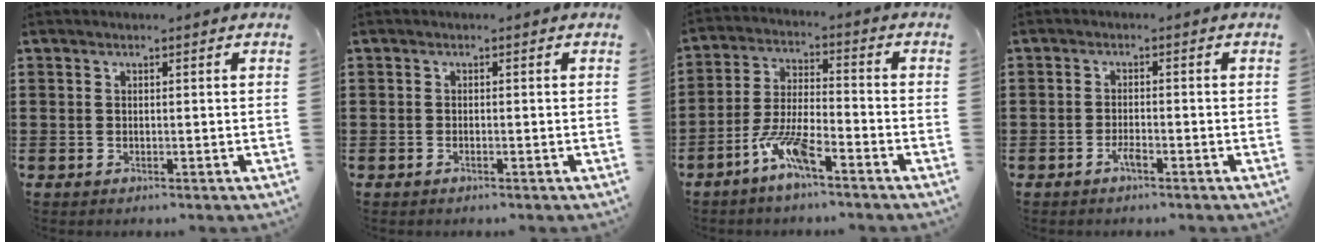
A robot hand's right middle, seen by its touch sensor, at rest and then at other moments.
{"total": 0.5, "force": [-0.4, 0.0, 0.4], "torque": [-0.009, -0.005, -0.006]}
{"total": 7.5, "force": [-5.0, 1.3, 5.5], "torque": [-0.130, -0.008, -0.097]}
{"total": 1.9, "force": [-1.3, 0.4, 1.4], "torque": [-0.035, -0.004, -0.025]}